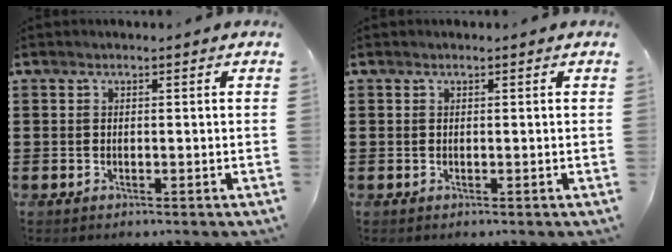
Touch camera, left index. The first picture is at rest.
{"total": 0.0}